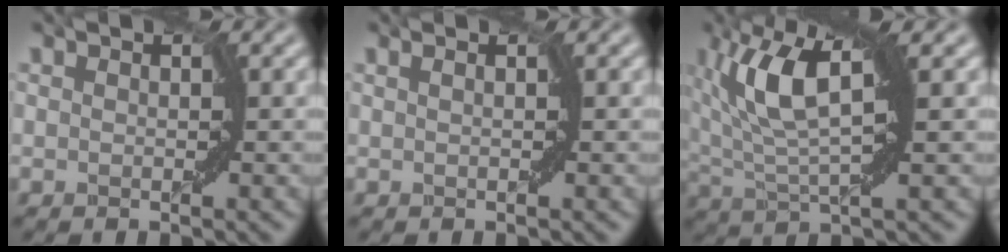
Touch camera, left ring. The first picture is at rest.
{"total": 1.0, "force": [0.5, 0.3, 0.8], "torque": [-0.006, -0.005, 0.000]}
{"total": 7.9, "force": [2.3, 2.7, 7.0], "torque": [-0.150, 0.011, 0.039]}